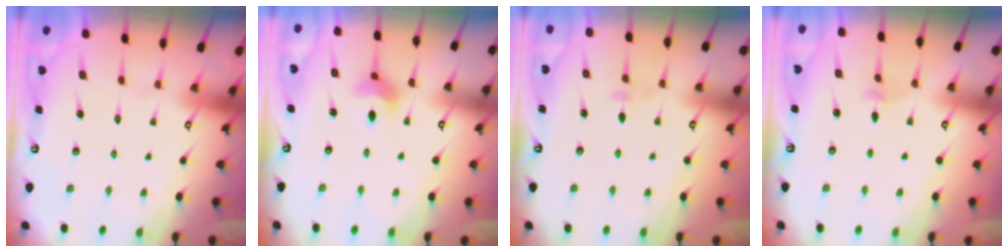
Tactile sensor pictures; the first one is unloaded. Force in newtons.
{"total": 7.9, "press": 7.6, "slide": 2.1}
{"total": 3.6, "press": 3.5, "slide": 0.7}
{"total": 2.6, "press": 2.5, "slide": 0.7}